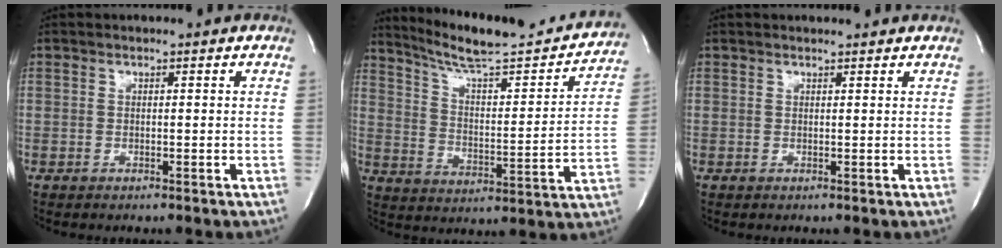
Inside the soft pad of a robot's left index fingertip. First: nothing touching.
{"total": 22.2, "force": [20.1, 2.4, 9.1], "torque": [-0.136, -0.027, 0.281]}
{"total": 1.9, "force": [1.9, -0.1, 0.3], "torque": [-0.009, 0.004, 0.023]}